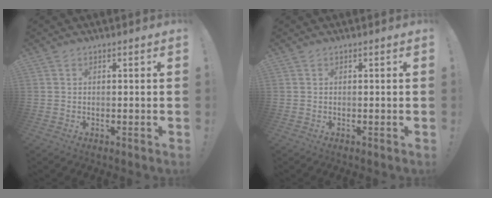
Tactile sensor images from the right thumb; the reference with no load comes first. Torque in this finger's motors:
{"motor_torque": [0.00, 0.00, 0.01, 0.03, 0.00]}